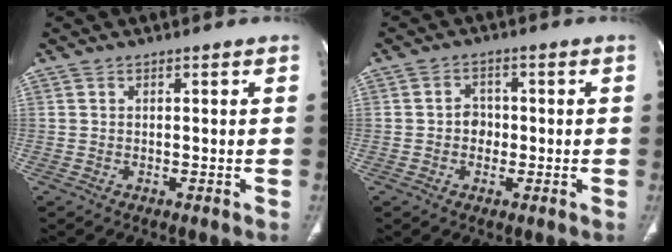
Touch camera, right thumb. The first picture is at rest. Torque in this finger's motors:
{"motor_torque": [-0.78, 0.15, -0.07, 1.08, 0.04]}